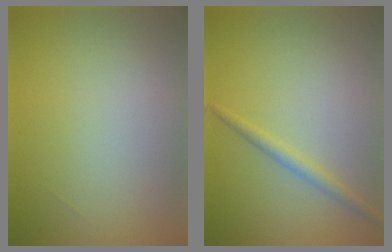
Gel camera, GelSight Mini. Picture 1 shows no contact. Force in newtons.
{"total": 1.5, "press": 1.5, "slide": 0.0}